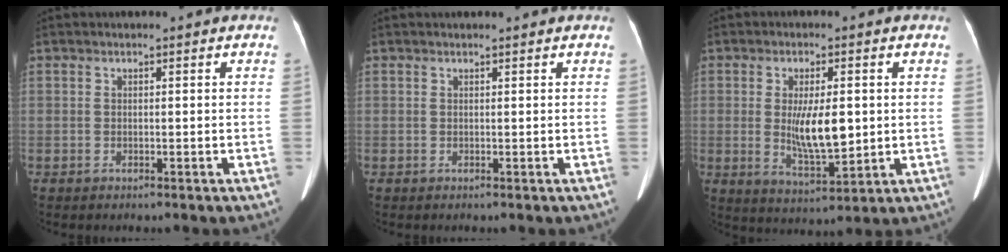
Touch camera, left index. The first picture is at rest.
{"total": 0.0}
{"total": 8.2, "force": [-0.7, 2.4, 7.8], "torque": [-0.146, -0.013, -0.003]}